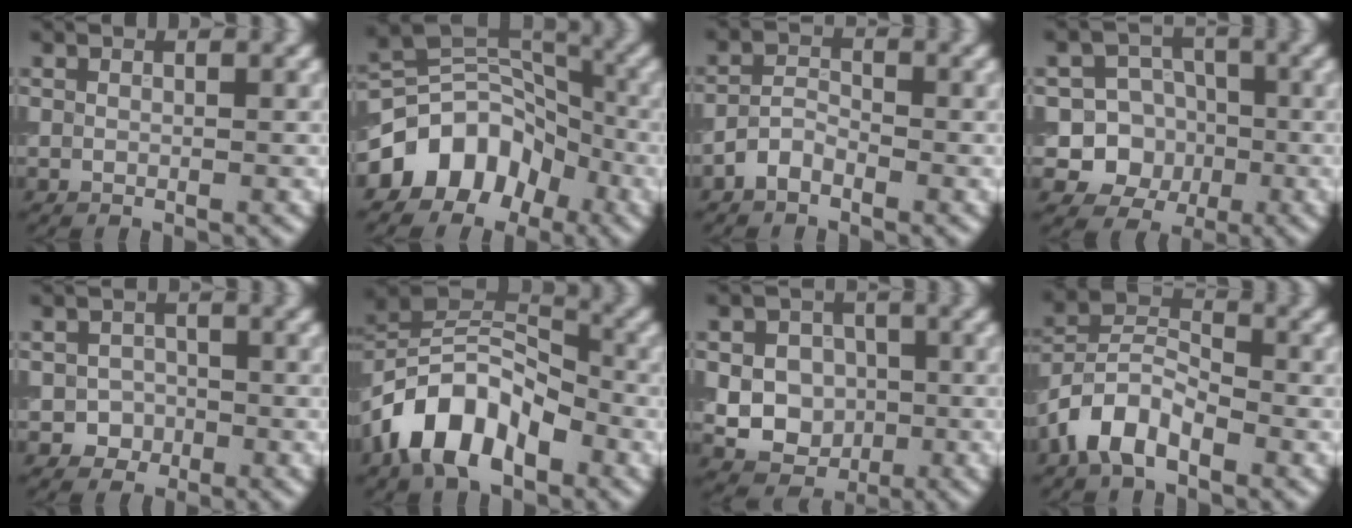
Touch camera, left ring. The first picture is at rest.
{"total": 7.4, "force": [-3.9, 5.4, 3.1], "torque": [-0.032, 0.005, -0.082]}
{"total": 2.0, "force": [-1.4, 1.0, 1.1], "torque": [-0.019, 0.007, -0.033]}
{"total": 7.5, "force": [-1.5, 7.1, 1.7], "torque": [-0.006, 0.010, -0.053]}
{"total": 1.9, "force": [-0.6, 1.7, 0.4], "torque": [0.007, 0.001, -0.014]}
{"total": 10.1, "force": [-4.8, 5.8, 6.8], "torque": [-0.117, 0.013, -0.105]}
{"total": 6.5, "force": [-0.4, 5.7, 3.0], "torque": [-0.028, 0.012, -0.027]}
{"total": 5.4, "force": [-3.2, 2.9, 3.3], "torque": [-0.058, 0.009, -0.072]}